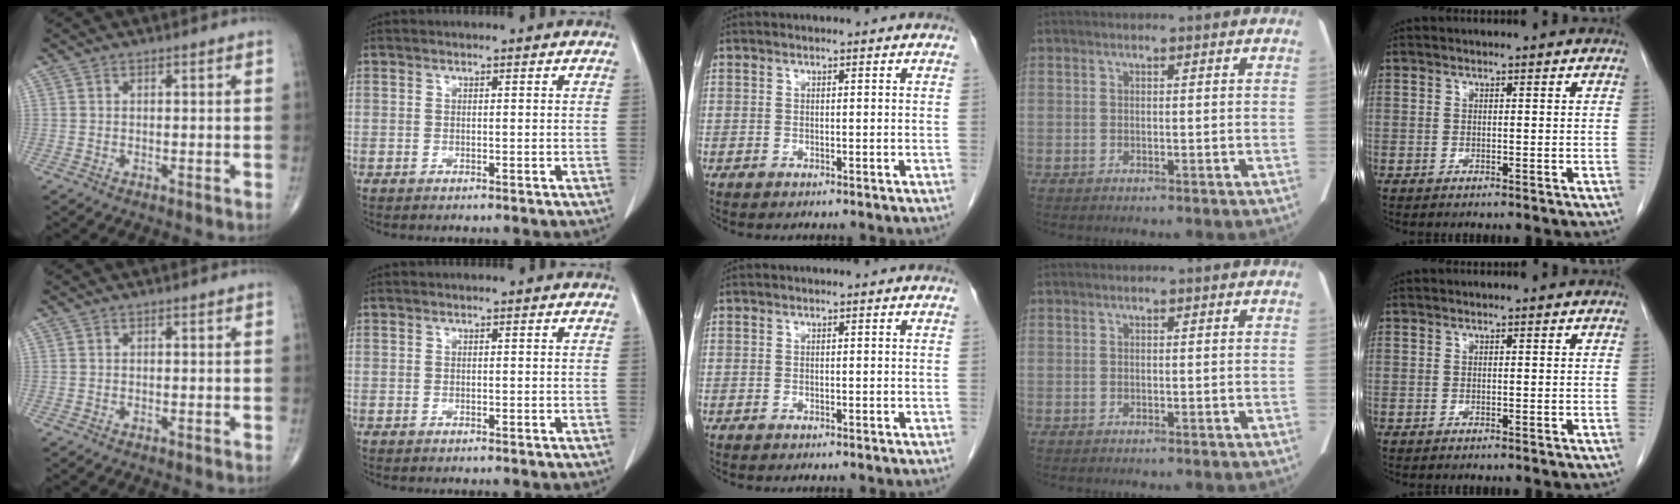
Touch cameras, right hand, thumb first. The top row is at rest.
{}